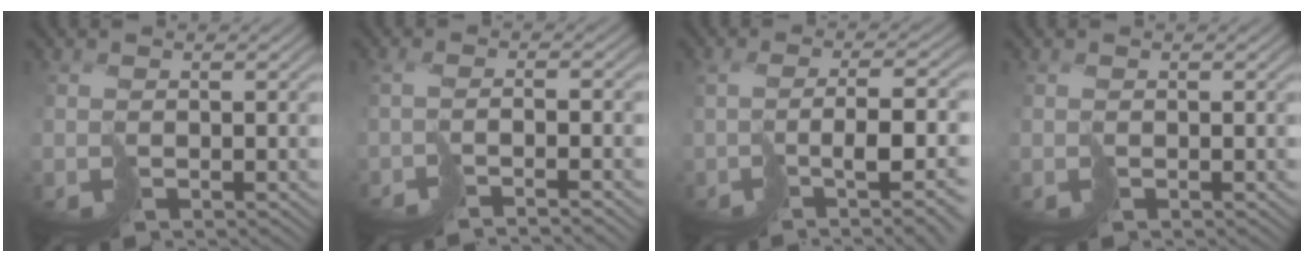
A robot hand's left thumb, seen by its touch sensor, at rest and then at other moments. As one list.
[{"total": 3.5, "force": [-2.8, -0.5, 2.0], "torque": [-0.028, -0.003, -0.051]}, {"total": 9.3, "force": [-2.9, 2.3, 8.5], "torque": [-0.139, -0.017, -0.029]}, {"total": 0.0}]